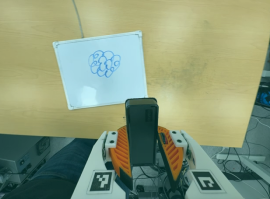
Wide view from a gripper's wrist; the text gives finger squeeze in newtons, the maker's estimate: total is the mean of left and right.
{"total": 5.6, "left": 5.7, "right": 5.6}